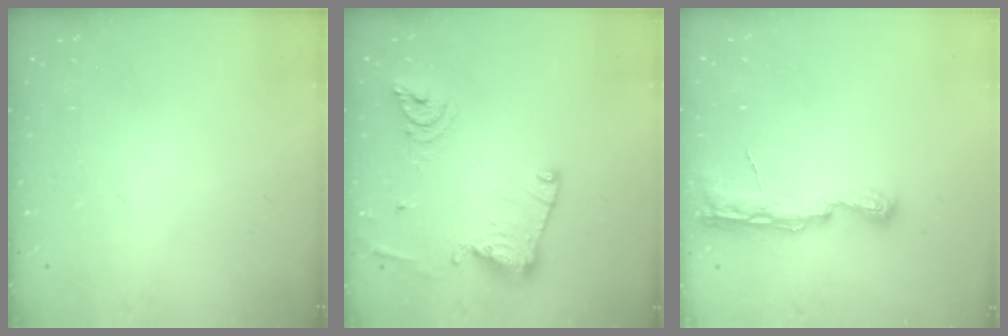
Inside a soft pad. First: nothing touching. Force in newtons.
{"total": 15.7, "press": 15.6, "slide": 1.6}
{"total": 8.2, "press": 8.2, "slide": 1.0}